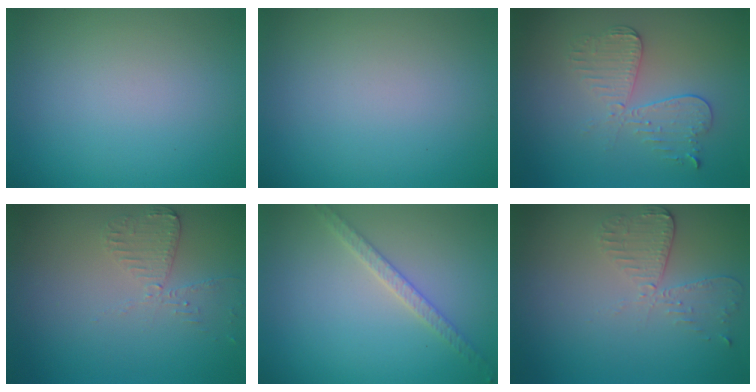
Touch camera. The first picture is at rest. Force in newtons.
{"total": 0.0}
{"total": 3.6, "press": 3.2, "slide": 1.8}
{"total": 2.4, "press": 2.4, "slide": 0.2}
{"total": 2.1, "press": 2.0, "slide": 0.6}
{"total": 2.9, "press": 2.6, "slide": 1.3}